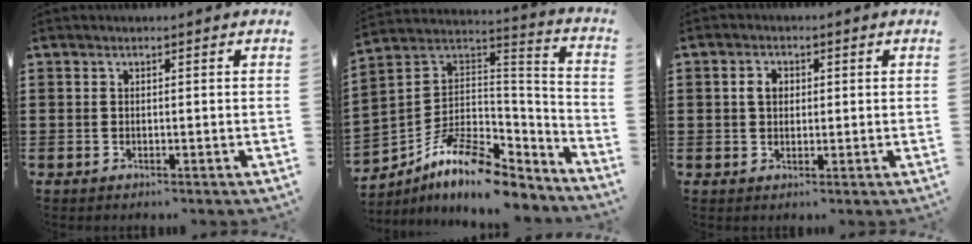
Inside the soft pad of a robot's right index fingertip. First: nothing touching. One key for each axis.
{"total": 10.6, "fx": -7.0, "fy": 5.7, "fz": 5.6, "tx": -0.118, "ty": 0.015, "tz": -0.126}
{"total": 2.7, "fx": 0.4, "fy": 2.0, "fz": 1.8, "tx": -0.041, "ty": 0.010, "tz": 0.006}